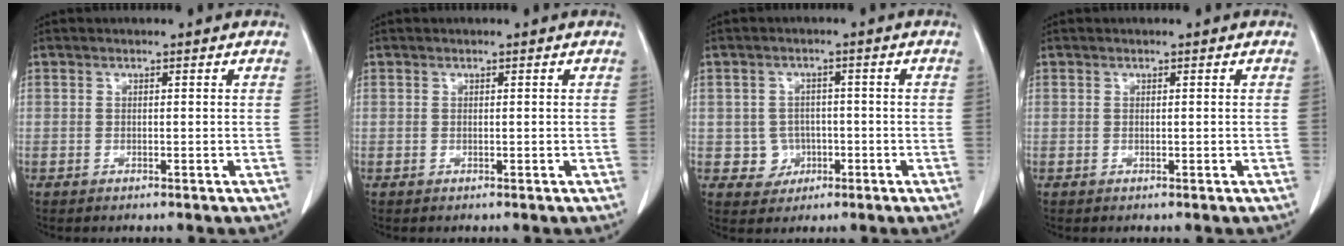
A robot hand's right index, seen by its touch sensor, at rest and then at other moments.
{"total": 0.0}
{"total": 4.1, "force": [-0.7, 4.0, 0.1], "torque": [0.013, 0.014, -0.001]}
{"total": 0.0}